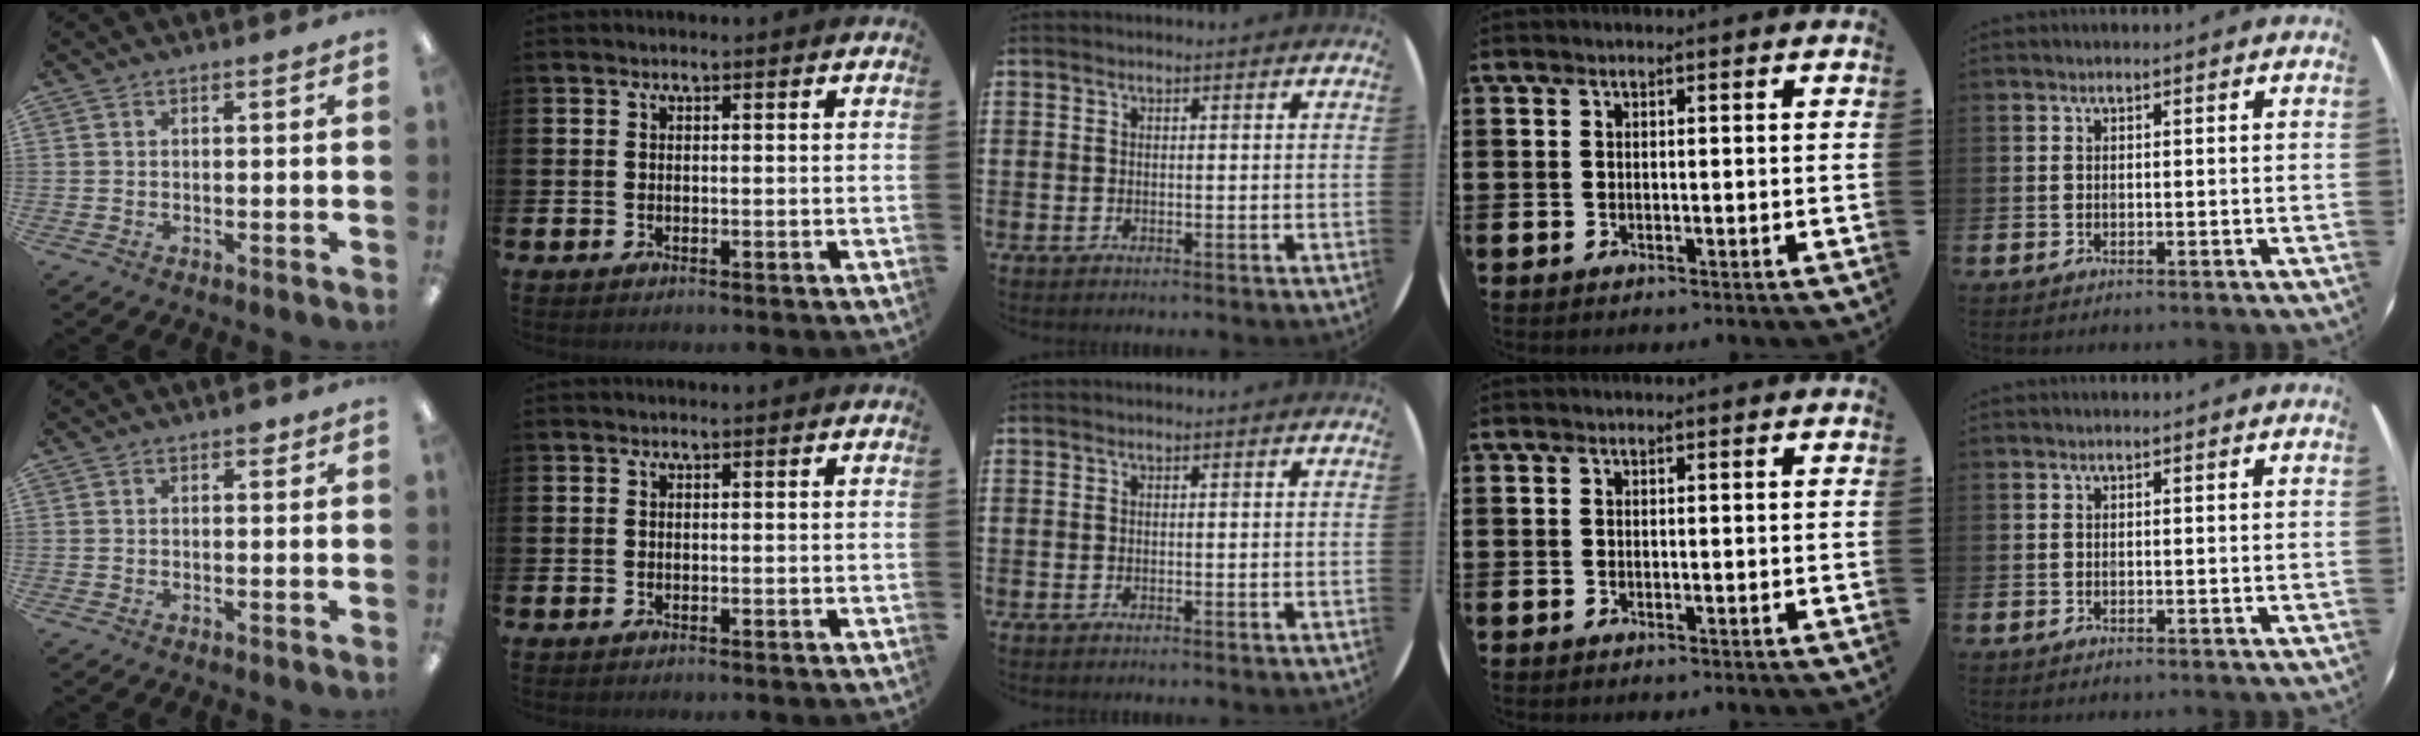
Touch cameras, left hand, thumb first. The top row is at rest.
{"thumb": {"total": 1.5, "force": [0.8, 0.9, 0.9], "torque": [-0.011, 0.000, 0.012]}}